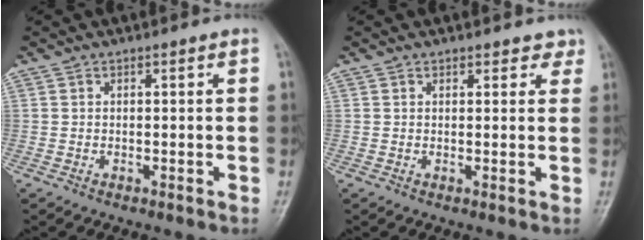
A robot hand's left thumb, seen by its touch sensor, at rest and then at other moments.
{"total": 2.6, "force": [2.1, 1.4, 0.5], "torque": [0.023, -0.008, 0.015]}